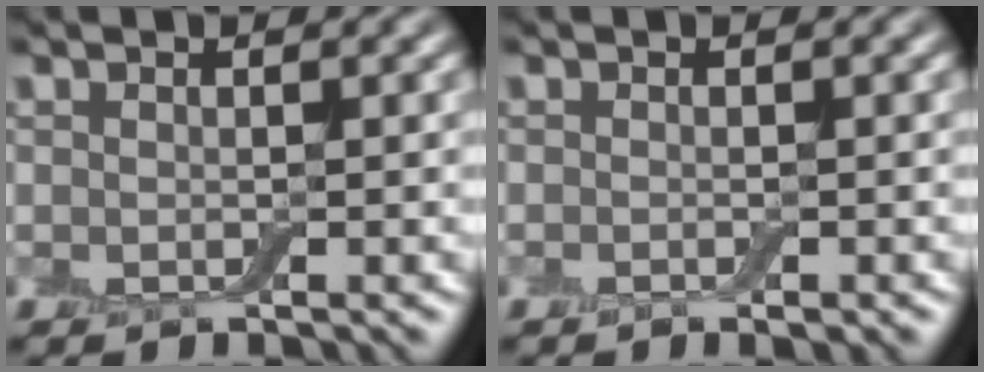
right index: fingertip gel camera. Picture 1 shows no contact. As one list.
[{"total": 0.9, "force": [-0.5, 0.2, 0.7], "torque": [-0.012, -0.005, -0.008]}]